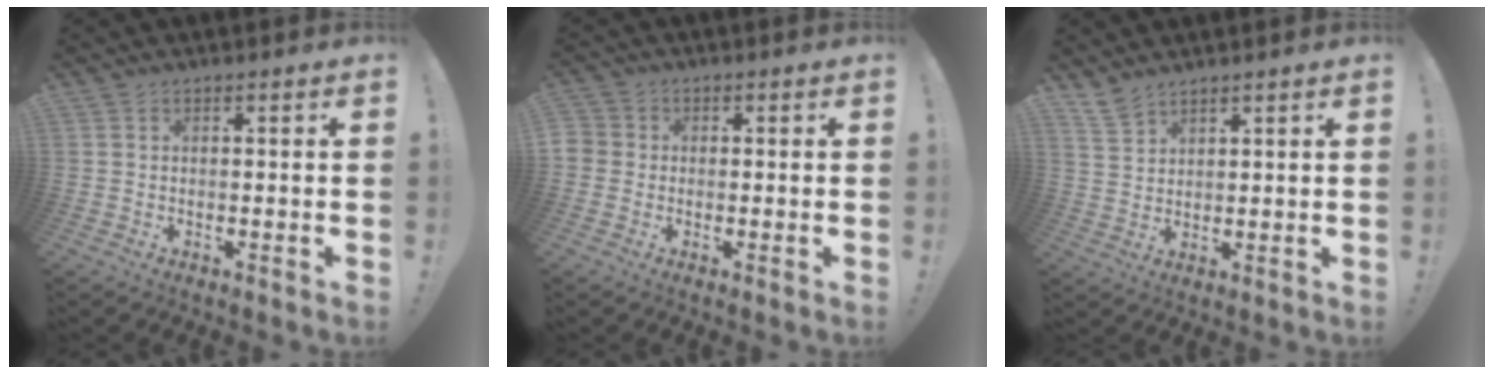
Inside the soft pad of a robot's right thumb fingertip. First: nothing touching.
{"total": 3.0, "force": [-0.7, 2.7, 1.0], "torque": [-0.013, 0.006, -0.013]}
{"total": 5.4, "force": [4.5, 2.4, 1.8], "torque": [-0.035, -0.026, 0.087]}